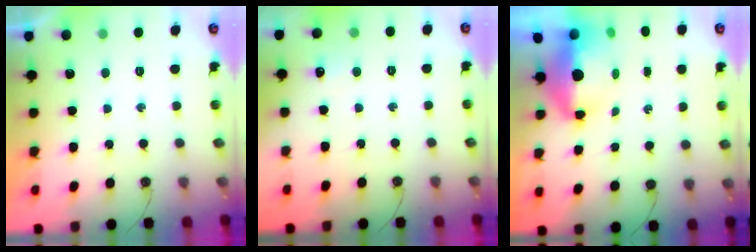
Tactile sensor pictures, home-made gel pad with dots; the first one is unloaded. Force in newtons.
{"total": 4.9, "press": 4.8, "slide": 0.6}
{"total": 12.9, "press": 9.3, "slide": 9.0}